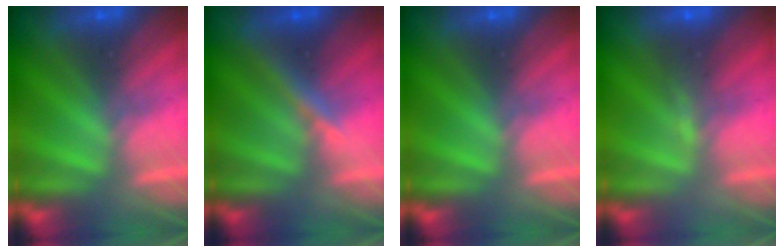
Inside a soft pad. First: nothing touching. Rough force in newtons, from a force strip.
{"total": 2.9}
{"total": 0.0}
{"total": 4.5}